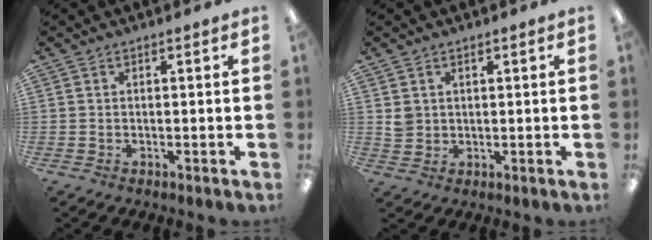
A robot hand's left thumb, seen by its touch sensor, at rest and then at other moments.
{"total": 3.0, "force": [1.2, 2.6, 0.6], "torque": [-0.009, 0.000, 0.021]}